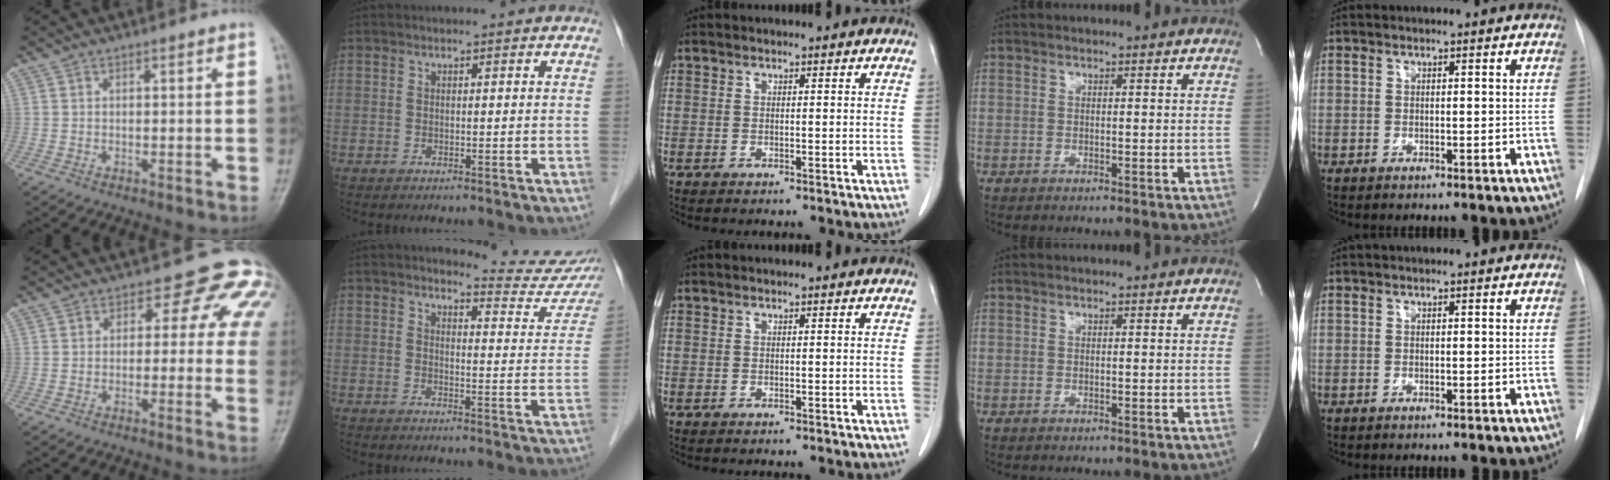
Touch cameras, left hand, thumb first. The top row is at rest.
{"thumb": {"total": 9.9, "force": [2.4, 6.6, 7.0], "torque": [-0.019, 0.010, 0.007]}, "index": {"total": 10.8, "force": [10.8, 0.7, 0.5], "torque": [0.008, -0.072, 0.104]}}